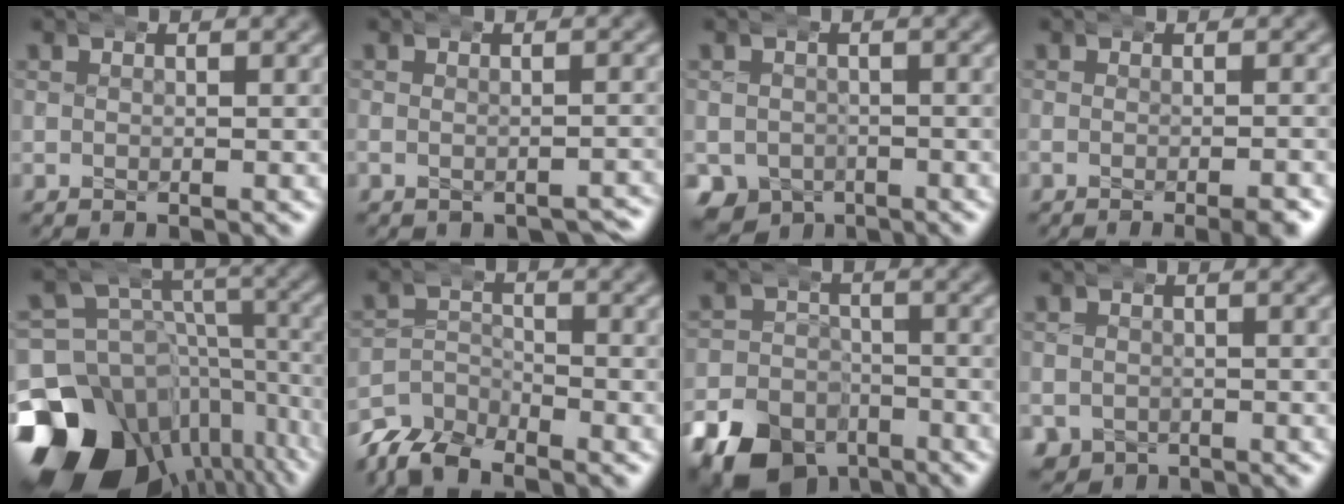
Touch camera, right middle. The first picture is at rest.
{"total": 1.6, "force": [-1.5, 0.3, 0.4], "torque": [-0.003, 0.001, -0.024]}
{"total": 7.5, "force": [-3.5, 6.4, 2.1], "torque": [-0.042, -0.034, -0.051]}
{"total": 1.7, "force": [-1.0, -0.1, 1.3], "torque": [-0.008, 0.005, -0.023]}
{"total": 20.6, "force": [-10.0, 14.8, 10.2], "torque": [-0.156, -0.077, -0.143]}
{"total": 5.4, "force": [-4.8, 2.3, 0.9], "torque": [-0.013, -0.009, -0.084]}
{"total": 9.3, "force": [-6.7, 6.0, 2.4], "torque": [-0.023, -0.027, -0.113]}
{"total": 3.8, "force": [-1.6, 3.3, 0.9], "torque": [-0.021, -0.022, -0.017]}